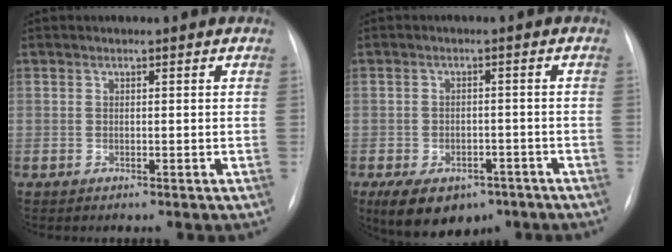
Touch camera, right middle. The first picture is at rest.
{"total": 9.9, "force": [-6.4, 5.6, 4.9], "torque": [-0.083, 0.006, -0.092]}